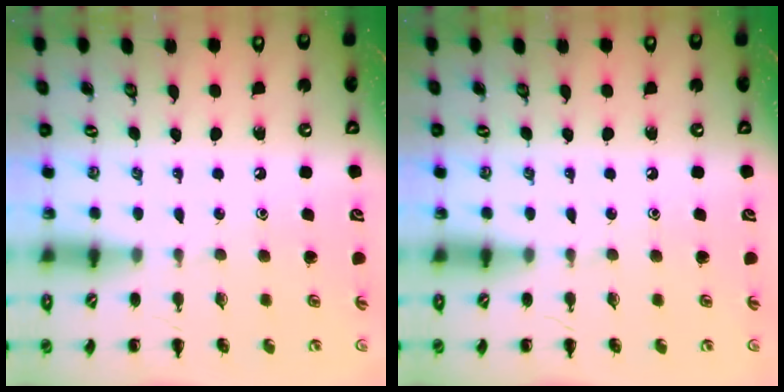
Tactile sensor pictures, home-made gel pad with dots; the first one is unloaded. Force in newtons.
{"total": 0.0}